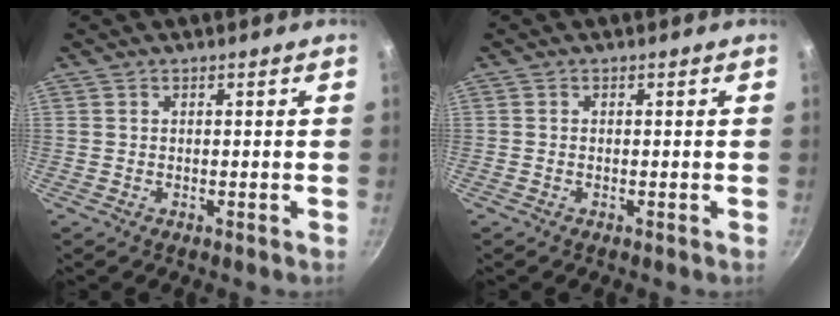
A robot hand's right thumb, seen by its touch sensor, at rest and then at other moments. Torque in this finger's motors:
{"motor_torque": [-0.03, -0.17, 0.36, 0.14, 0.01]}